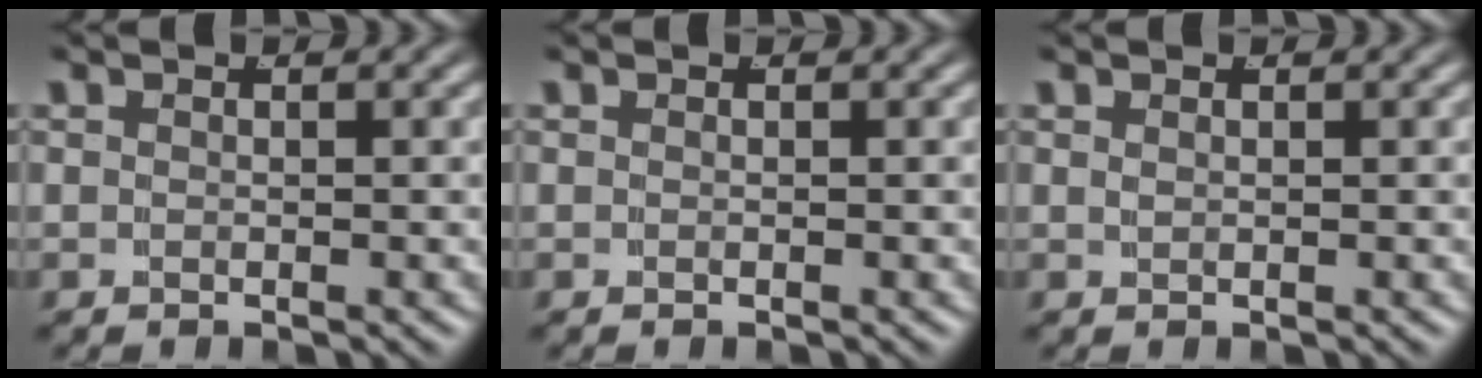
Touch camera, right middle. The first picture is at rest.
{"total": 0.0}
{"total": 0.7, "force": [0.3, -0.6, 0.0], "torque": [0.002, -0.006, 0.014]}